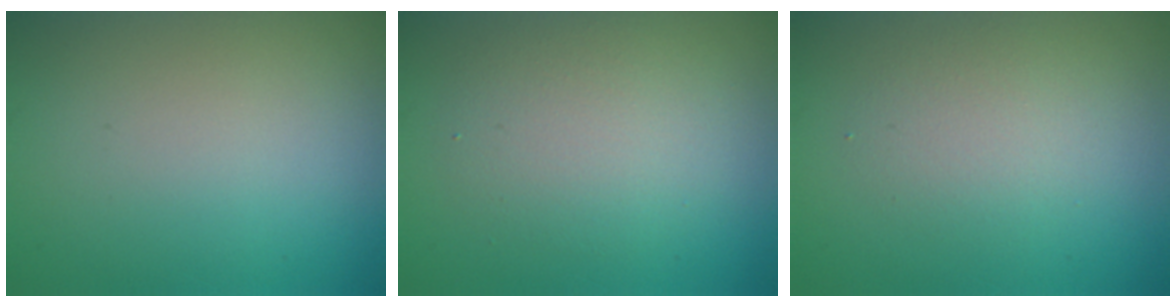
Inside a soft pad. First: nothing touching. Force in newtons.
{"total": 4.1, "press": 4.1, "slide": 0.2}
{"total": 2.5, "press": 2.4, "slide": 0.1}